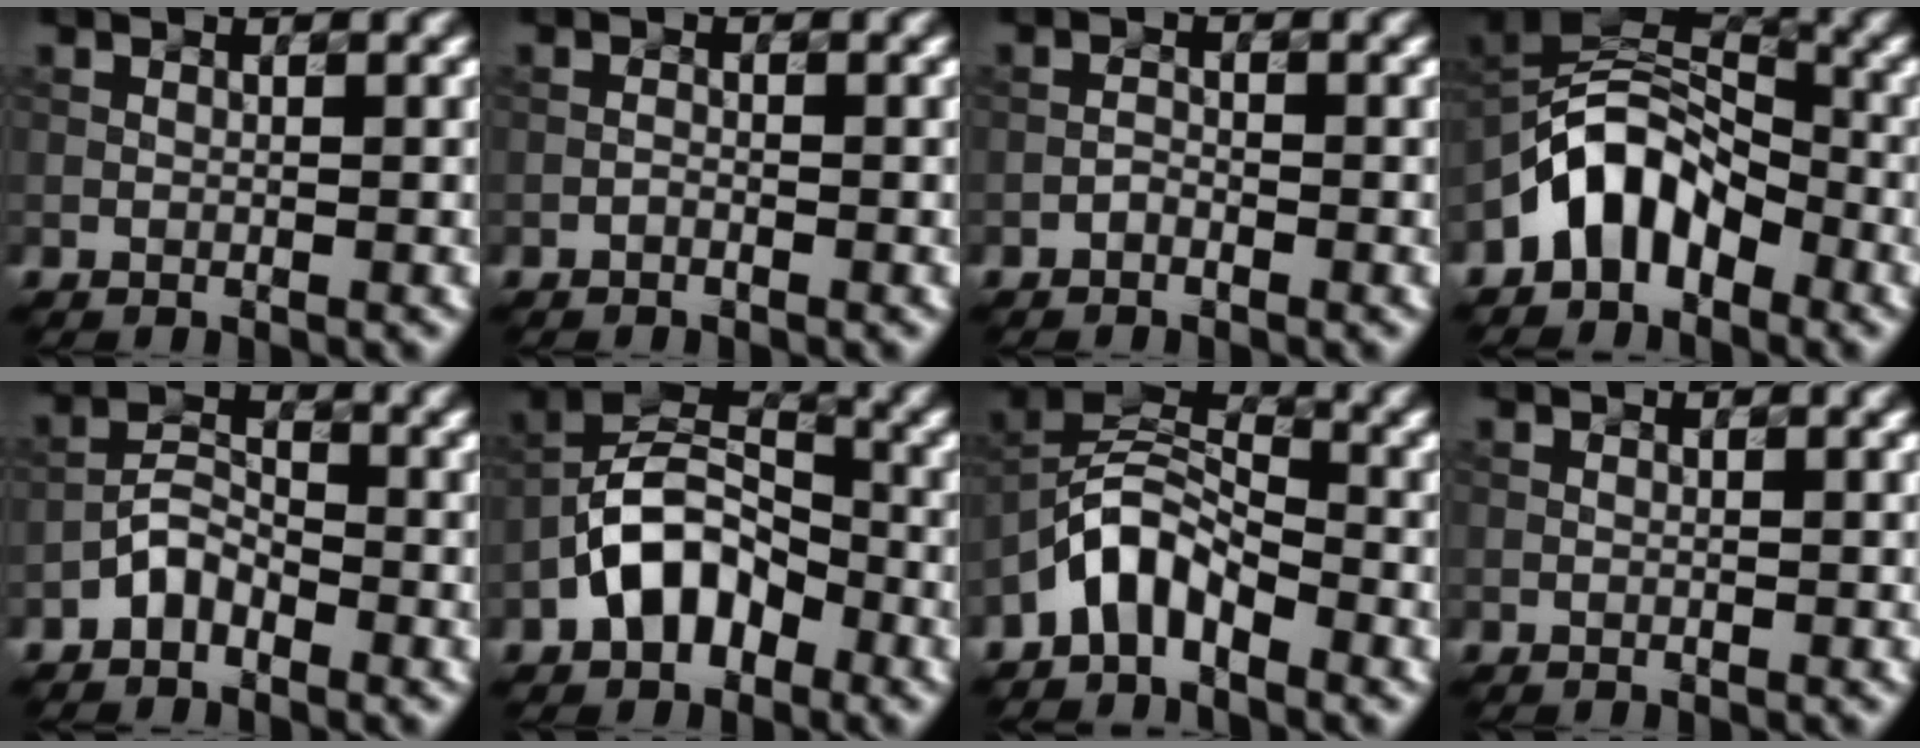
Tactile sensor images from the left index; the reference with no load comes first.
{"total": 0.5, "force": [-0.4, 0.2, 0.3], "torque": [-0.005, 0.001, -0.010]}
{"total": 0.8, "force": [-0.6, 0.4, 0.4], "torque": [-0.007, 0.002, -0.015]}
{"total": 5.9, "force": [-3.4, 3.6, 3.1], "torque": [-0.039, 0.012, -0.077]}
{"total": 2.6, "force": [-1.8, 1.4, 1.3], "torque": [-0.020, 0.014, -0.039]}
{"total": 6.6, "force": [-3.2, 4.1, 4.1], "torque": [-0.064, 0.013, -0.070]}
{"total": 4.5, "force": [-3.1, 2.2, 2.3], "torque": [-0.039, 0.015, -0.070]}
{"total": 0.0}